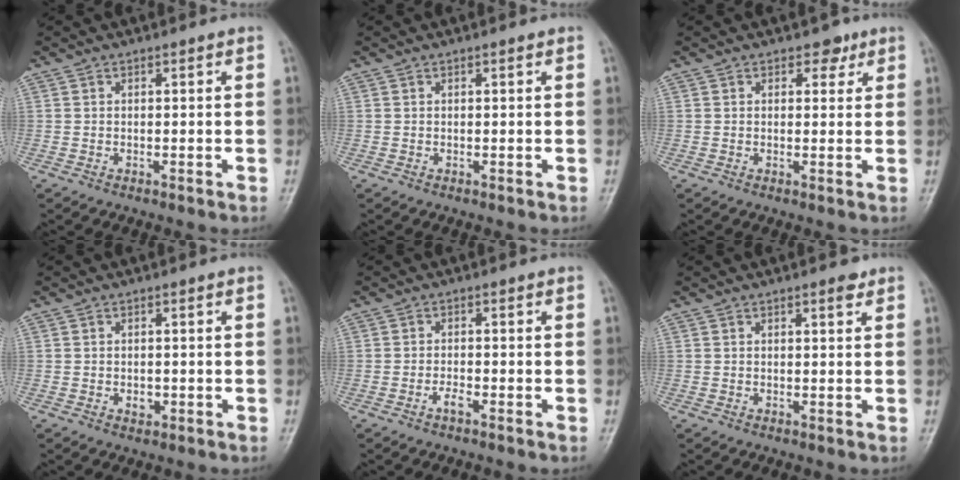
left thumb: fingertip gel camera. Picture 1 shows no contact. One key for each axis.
{"total": 0.0}
{"total": 2.6, "fx": 1.6, "fy": 1.7, "fz": 1.0, "tx": 0.005, "ty": -0.007, "tz": 0.019}
{"total": 1.7, "fx": -0.3, "fy": 1.3, "fz": 1.0, "tx": -0.009, "ty": 0.000, "tz": -0.001}
{"total": 1.7, "fx": -1.0, "fy": 0.5, "fz": 1.2, "tx": -0.024, "ty": 0.004, "tz": -0.021}
{"total": 1.8, "fx": 1.2, "fy": 0.5, "fz": 1.3, "tx": -0.016, "ty": -0.005, "tz": 0.017}